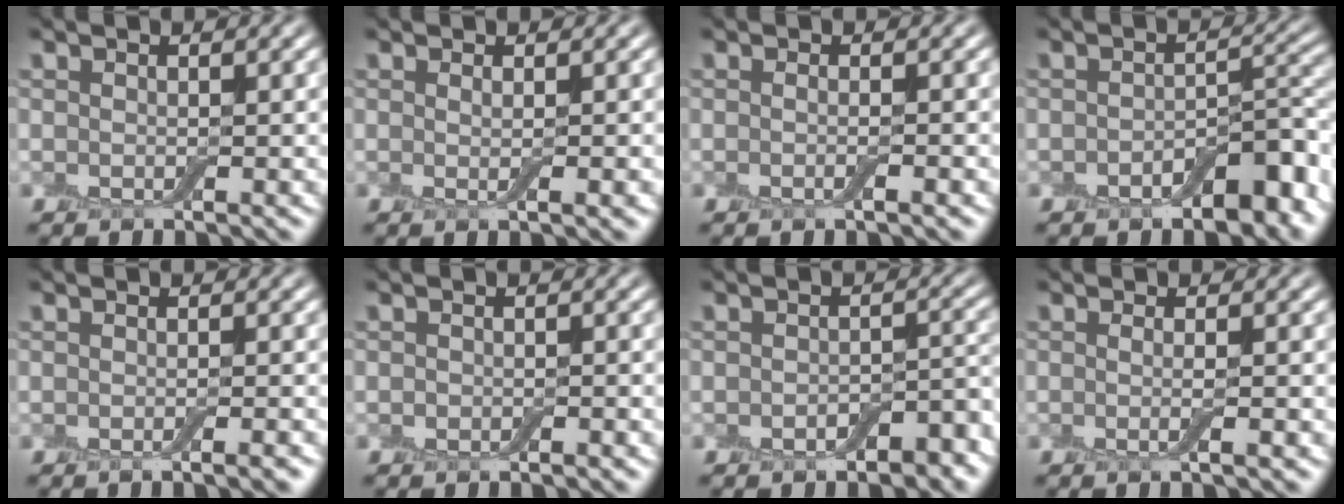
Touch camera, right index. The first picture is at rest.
{"total": 1.4, "force": [0.0, 0.2, 1.4], "torque": [-0.017, 0.000, -0.001]}
{"total": 1.1, "force": [-0.3, 0.1, 1.1], "torque": [-0.018, -0.004, -0.007]}
{"total": 5.9, "force": [-2.7, 2.7, 4.5], "torque": [-0.057, 0.007, -0.041]}
{"total": 1.7, "force": [-0.7, 0.4, 1.5], "torque": [-0.010, 0.000, -0.011]}
{"total": 0.8, "force": [-0.4, 0.5, 0.4], "torque": [-0.007, -0.001, -0.008]}
{"total": 3.7, "force": [-2.0, 1.8, 2.6], "torque": [-0.037, 0.000, -0.027]}
{"total": 1.5, "force": [-0.3, 0.2, 1.5], "torque": [-0.025, -0.007, -0.008]}